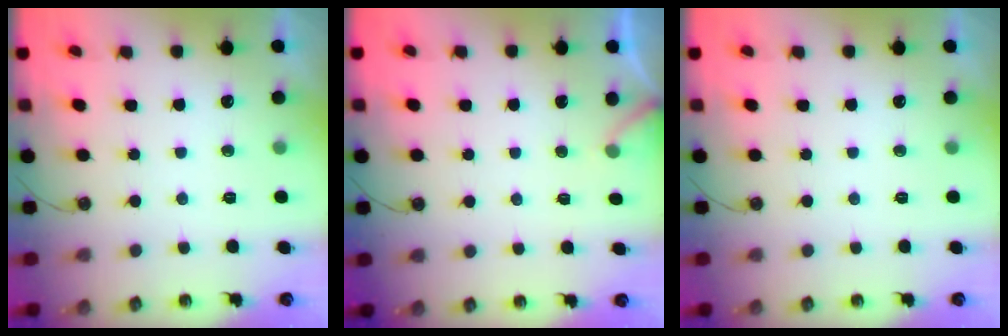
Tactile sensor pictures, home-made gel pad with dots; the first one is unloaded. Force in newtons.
{"total": 2.8, "press": 2.8, "slide": 0.3}
{"total": 0.0}